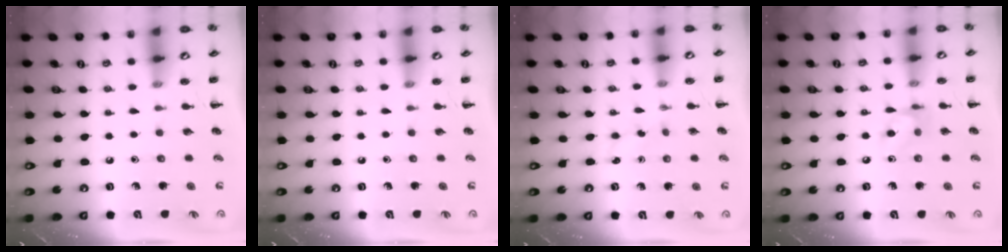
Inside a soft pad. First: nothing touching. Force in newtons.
{"total": 0.0}
{"total": 2.6, "press": 2.5, "slide": 0.8}
{"total": 6.9, "press": 6.8, "slide": 0.8}